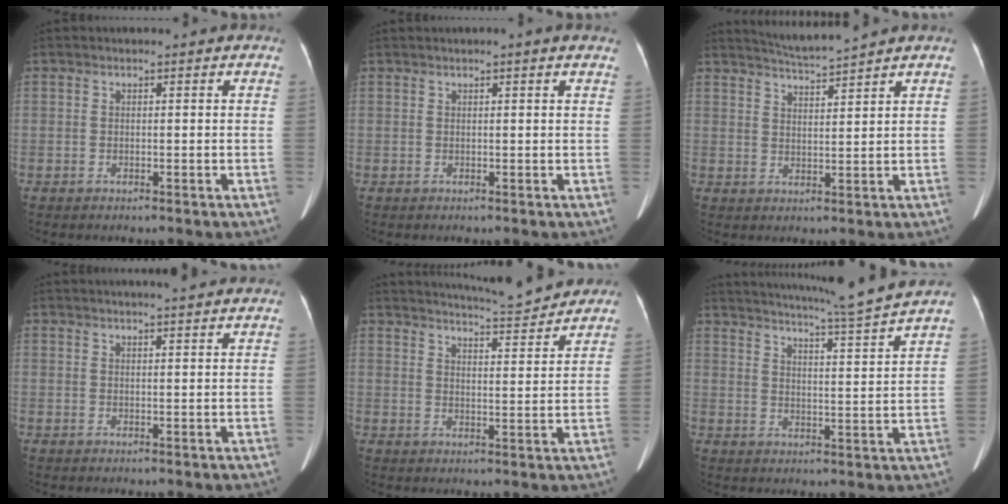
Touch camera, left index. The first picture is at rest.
{"total": 1.5, "force": [1.1, -0.2, 1.0], "torque": [-0.017, 0.012, 0.018]}
{"total": 4.8, "force": [4.5, -1.4, 0.7], "torque": [-0.019, -0.004, 0.084]}
{"total": 6.5, "force": [5.7, 0.0, 3.0], "torque": [-0.044, 0.019, 0.069]}
{"total": 9.4, "force": [9.0, 0.3, 2.7], "torque": [-0.042, 0.003, 0.122]}
{"total": 13.1, "force": [11.8, -2.6, 5.1], "torque": [-0.092, -0.035, 0.162]}